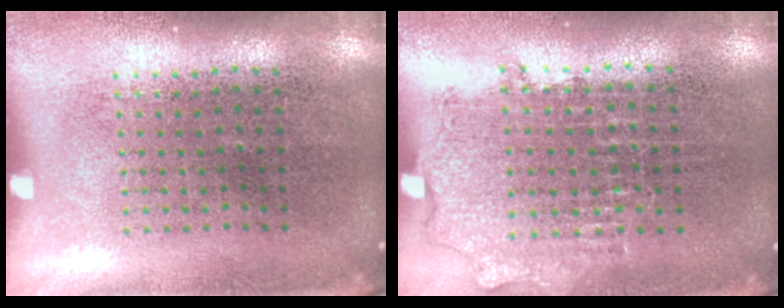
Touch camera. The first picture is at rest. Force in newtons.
{"total": 0.9, "press": 0.8, "slide": 0.2}